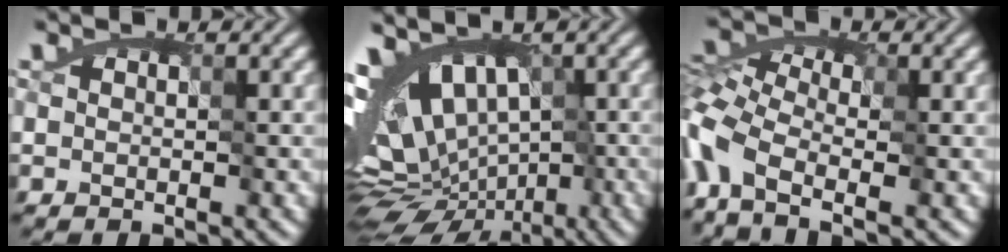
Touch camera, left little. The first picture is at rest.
{"total": 10.0, "force": [-1.1, 6.6, 7.5], "torque": [-0.108, -0.004, -0.014]}
{"total": 7.2, "force": [-3.5, 2.9, 5.6], "torque": [-0.140, 0.006, -0.084]}